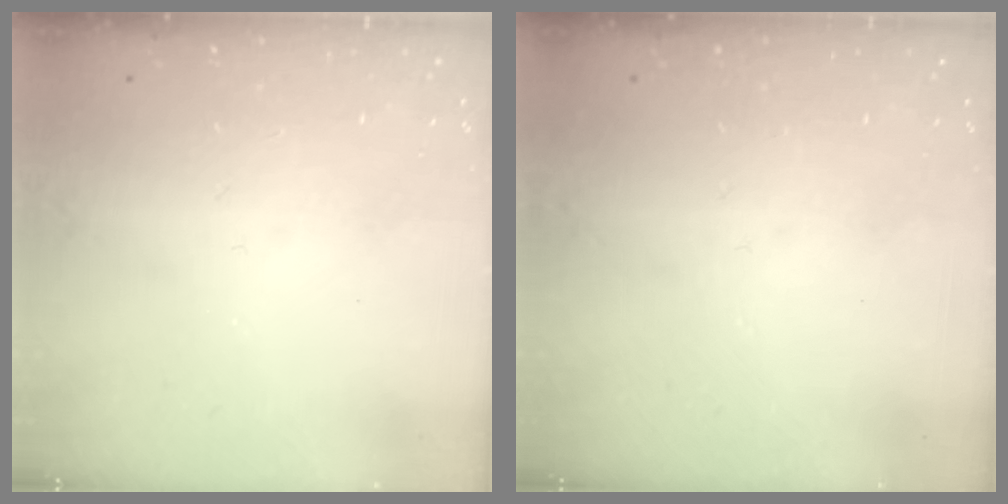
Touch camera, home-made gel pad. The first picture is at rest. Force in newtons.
{"total": 0.0}